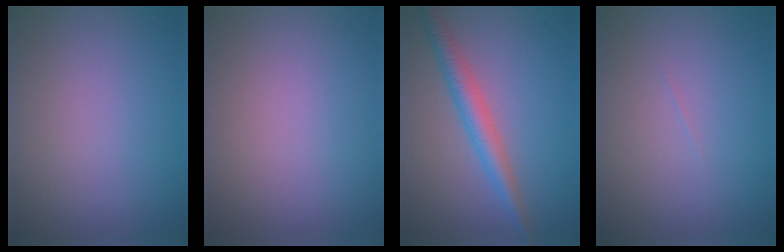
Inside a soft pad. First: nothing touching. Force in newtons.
{"total": 0.0}
{"total": 3.3, "press": 3.3, "slide": 0.1}
{"total": 0.0}